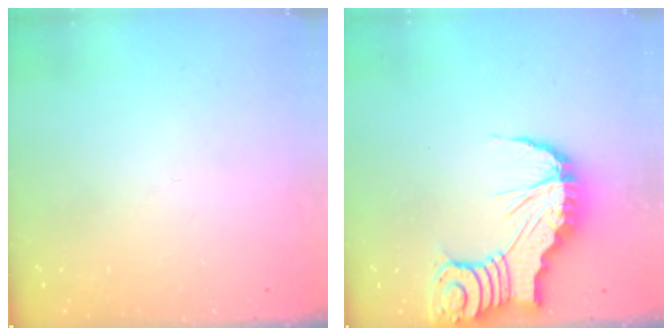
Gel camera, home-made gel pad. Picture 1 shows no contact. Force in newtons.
{"total": 12.7, "press": 12.6, "slide": 1.4}